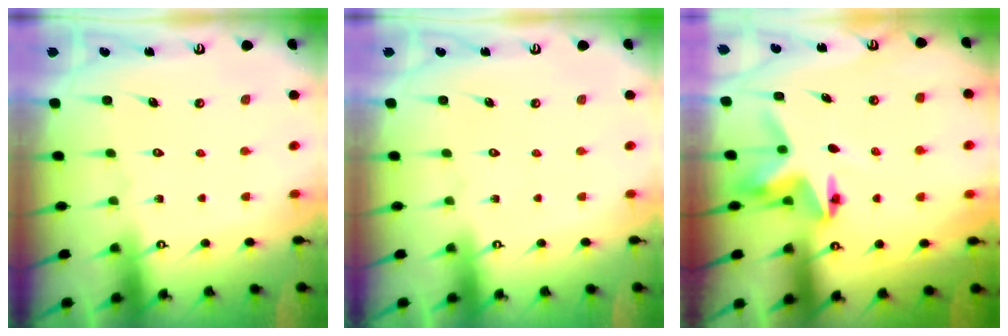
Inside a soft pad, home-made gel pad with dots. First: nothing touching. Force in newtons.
{"total": 0.0}
{"total": 4.3, "press": 4.3, "slide": 0.2}